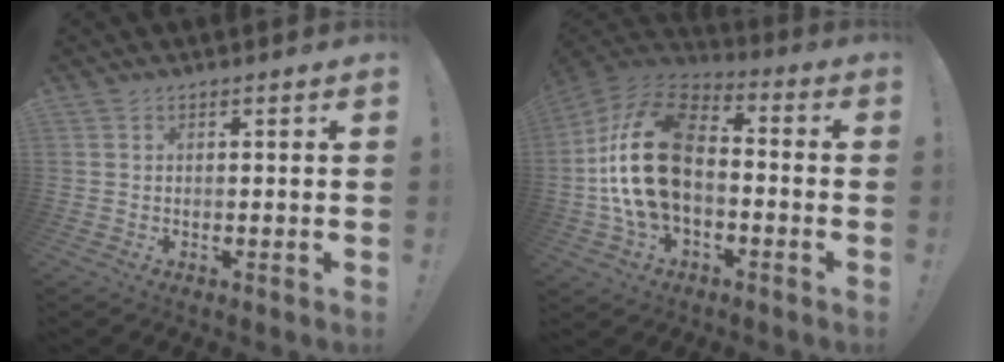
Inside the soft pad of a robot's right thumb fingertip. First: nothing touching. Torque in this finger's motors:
{"motor_torque": [2.51, 2.49, 0.27, 0.00, 0.74]}